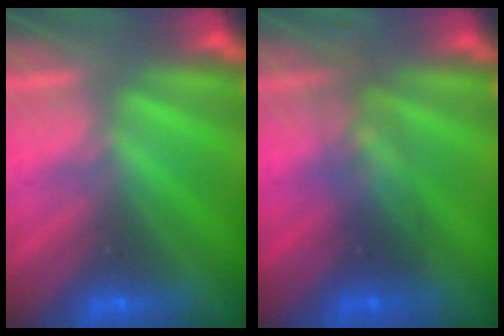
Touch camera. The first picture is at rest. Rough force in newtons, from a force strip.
{"total": 2.9}